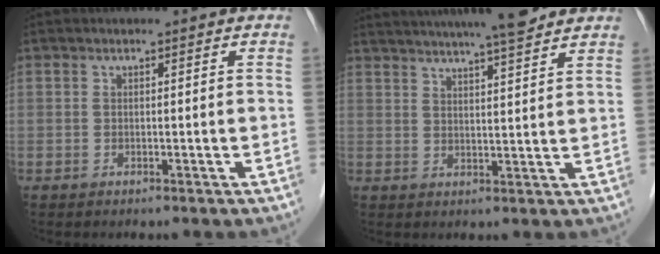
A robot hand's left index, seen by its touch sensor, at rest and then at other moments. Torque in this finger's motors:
{"motor_torque": [0.18, -0.41, 0.73, 0.19]}